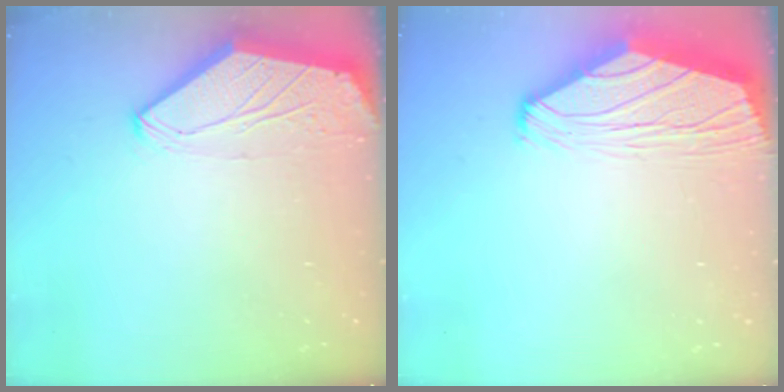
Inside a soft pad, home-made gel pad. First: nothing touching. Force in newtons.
{"total": 2.0, "press": 1.7, "slide": 0.9}